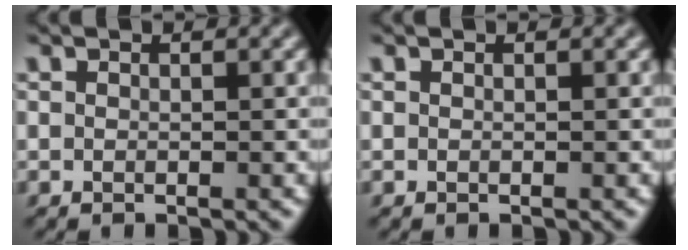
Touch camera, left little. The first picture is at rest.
{"total": 0.0}